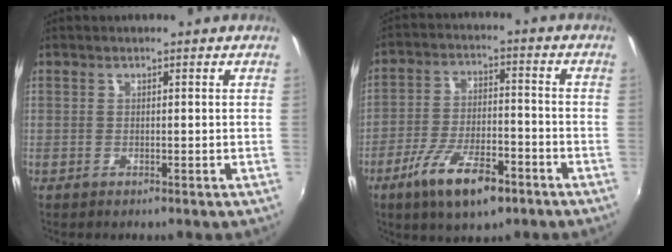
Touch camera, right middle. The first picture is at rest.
{"total": 12.4, "force": [-7.4, 4.2, 9.0], "torque": [-0.185, -0.016, -0.129]}